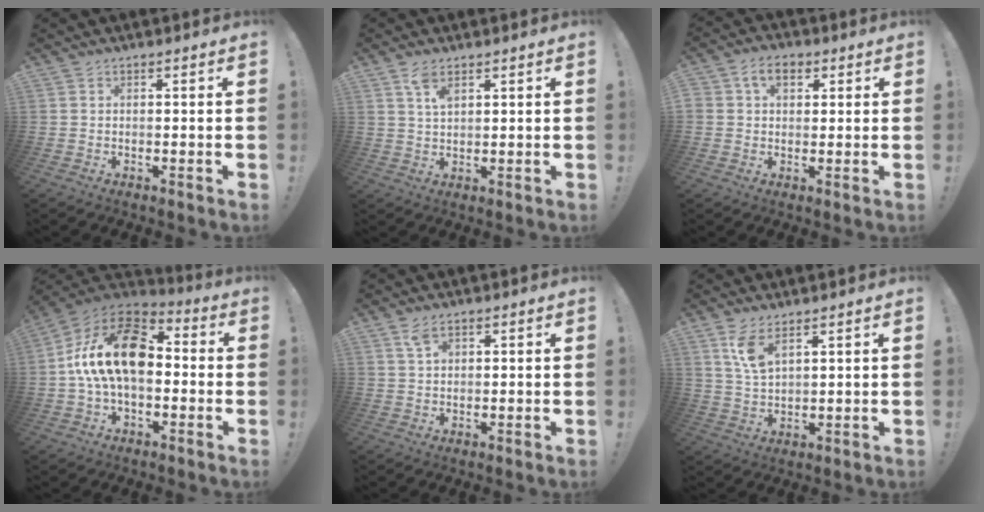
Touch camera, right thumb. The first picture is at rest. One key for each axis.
{"total": 4.5, "fx": 2.8, "fy": 2.0, "fz": 3.0, "tx": -0.041, "ty": -0.016, "tz": 0.046}
{"total": 6.4, "fx": 2.4, "fy": 4.5, "fz": 3.9, "tx": -0.067, "ty": 0.009, "tz": 0.046}
{"total": 20.7, "fx": 2.2, "fy": 12.2, "fz": 16.6, "tx": -0.294, "ty": 0.018, "tz": 0.047}
{"total": 3.5, "fx": 1.9, "fy": 2.1, "fz": 2.1, "tx": -0.029, "ty": -0.005, "tz": 0.034}
{"total": 7.2, "fx": 4.3, "fy": 2.9, "fz": 5.0, "tx": -0.085, "ty": -0.019, "tz": 0.078}